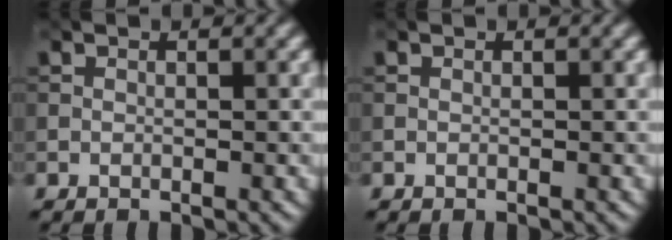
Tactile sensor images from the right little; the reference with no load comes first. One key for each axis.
{"total": 0.0}